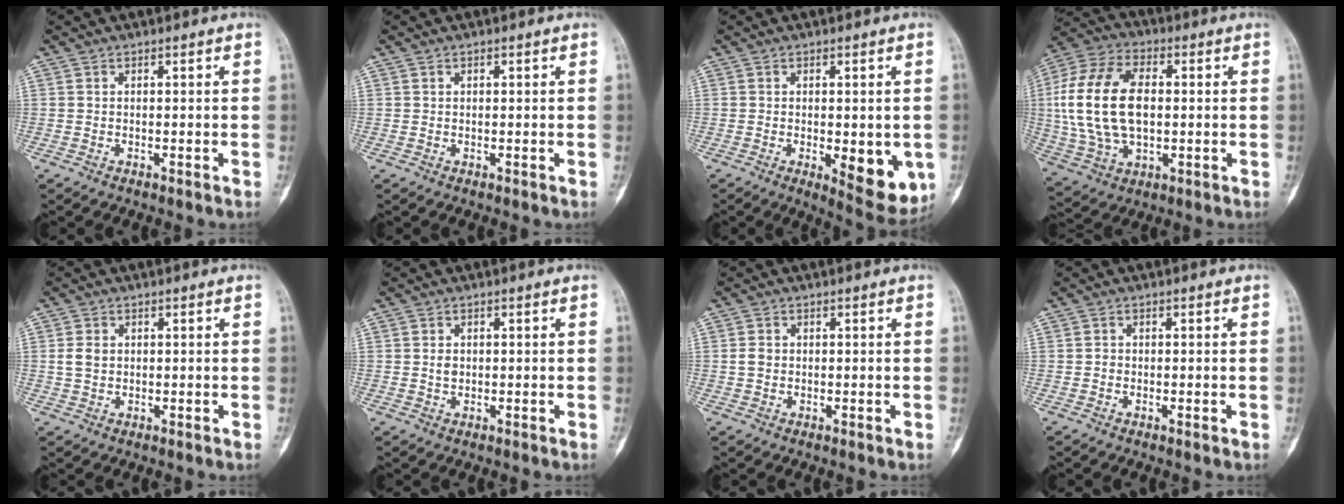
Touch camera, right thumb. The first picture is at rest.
{"total": 0.0}
{"total": 9.8, "force": [-2.1, 3.9, 8.7], "torque": [-0.090, -0.018, -0.019]}
{"total": 19.6, "force": [1.1, 12.0, 15.5], "torque": [-0.312, 0.011, 0.023]}
{"total": 2.7, "force": [0.4, 2.2, 1.6], "torque": [-0.027, 0.002, 0.010]}
{"total": 1.7, "force": [0.0, 1.3, 1.0], "torque": [-0.011, 0.003, 0.001]}
{"total": 1.8, "force": [0.0, 1.6, 1.0], "torque": [-0.016, 0.005, 0.001]}
{"total": 1.0, "force": [-0.2, 0.7, 0.6], "torque": [-0.005, 0.001, -0.006]}